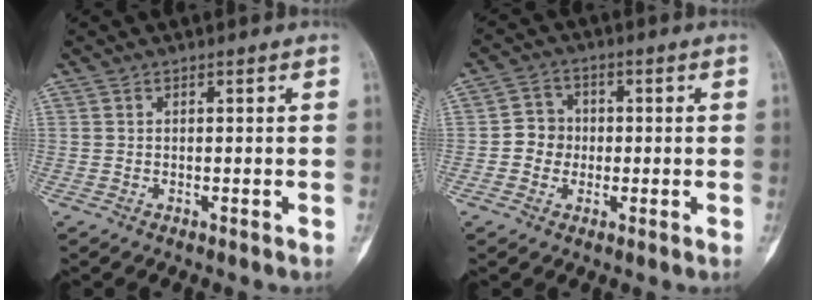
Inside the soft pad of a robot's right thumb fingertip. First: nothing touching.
{"total": 4.8, "force": [-0.5, 4.5, 1.6], "torque": [0.003, 0.012, -0.018]}